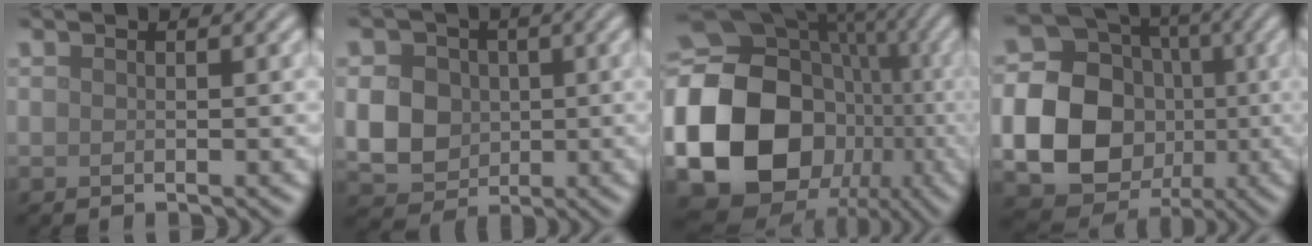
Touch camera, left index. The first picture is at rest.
{"total": 6.9, "force": [0.4, 6.0, 3.4], "torque": [-0.067, 0.013, -0.005]}
{"total": 23.1, "force": [-4.7, 19.9, 10.9], "torque": [-0.228, -0.036, -0.112]}
{"total": 16.7, "force": [-1.3, 15.6, 6.1], "torque": [-0.159, -0.006, -0.044]}